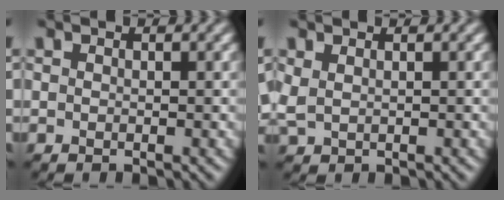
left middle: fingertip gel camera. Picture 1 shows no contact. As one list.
[{"total": 1.2, "force": [0.7, 0.6, 0.7], "torque": [-0.027, 0.002, 0.019]}]